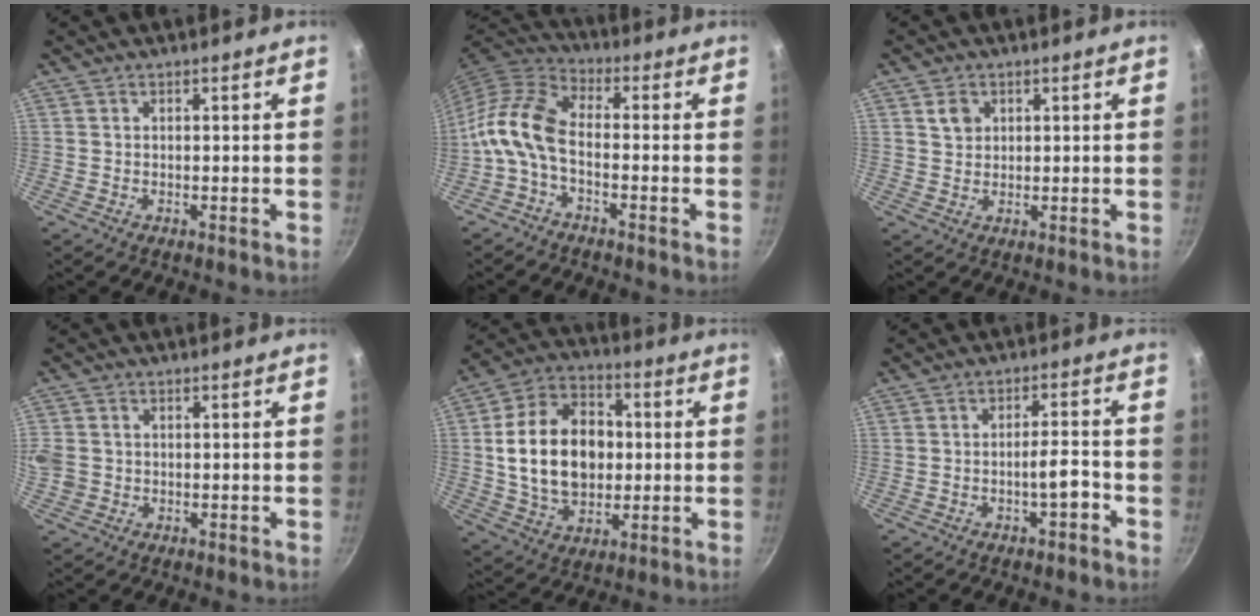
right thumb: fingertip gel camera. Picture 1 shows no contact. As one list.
[{"total": 9.7, "force": [-2.7, 5.2, 7.7], "torque": [-0.165, 0.038, -0.071]}, {"total": 3.2, "force": [1.2, 2.6, 1.4], "torque": [-0.010, 0.001, 0.022]}, {"total": 4.6, "force": [-0.5, 4.0, 2.1], "torque": [-0.047, 0.003, -0.010]}, {"total": 19.1, "force": [0.7, 13.6, 13.5], "torque": [-0.204, 0.020, 0.014]}, {"total": 4.3, "force": [-2.4, 1.1, 3.4], "torque": [-0.045, 0.028, -0.034]}]